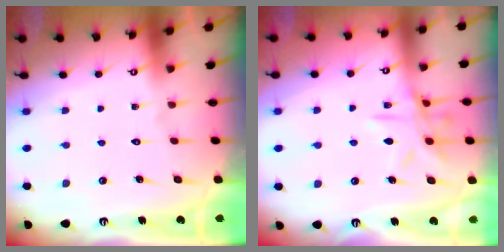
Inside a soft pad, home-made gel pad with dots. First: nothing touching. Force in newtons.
{"total": 11.1, "press": 11.1, "slide": 0.8}